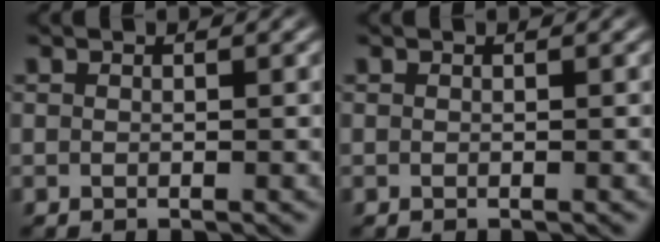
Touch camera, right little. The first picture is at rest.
{"total": 0.0}